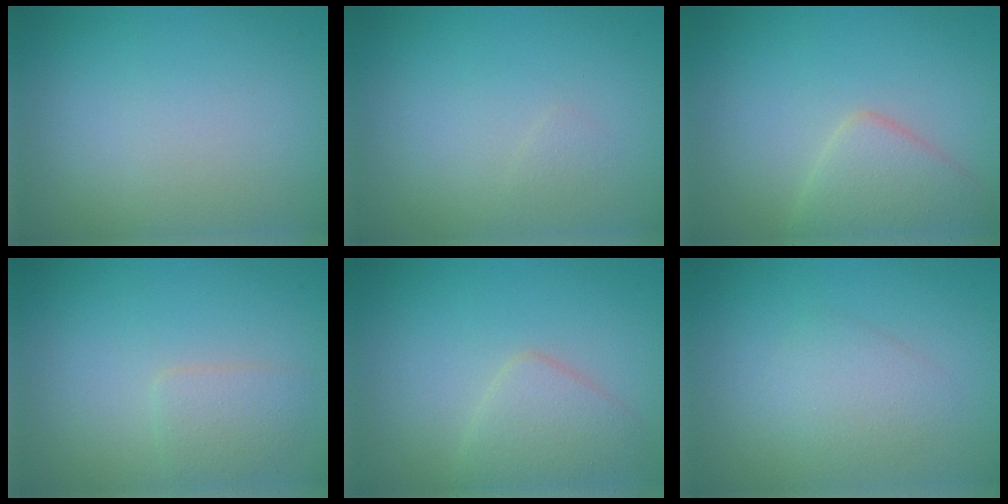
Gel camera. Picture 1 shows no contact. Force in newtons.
{"total": 0.6, "press": 0.6, "slide": 0.0}
{"total": 3.4, "press": 3.4, "slide": 0.2}
{"total": 2.0, "press": 2.0, "slide": 0.1}
{"total": 2.9, "press": 2.9, "slide": 0.1}
{"total": 2.0, "press": 2.0, "slide": 0.1}